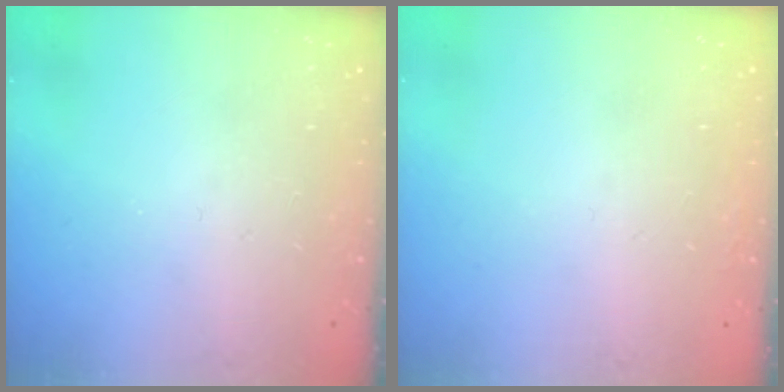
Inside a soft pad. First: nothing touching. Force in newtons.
{"total": 1.6, "press": 1.5, "slide": 0.1}